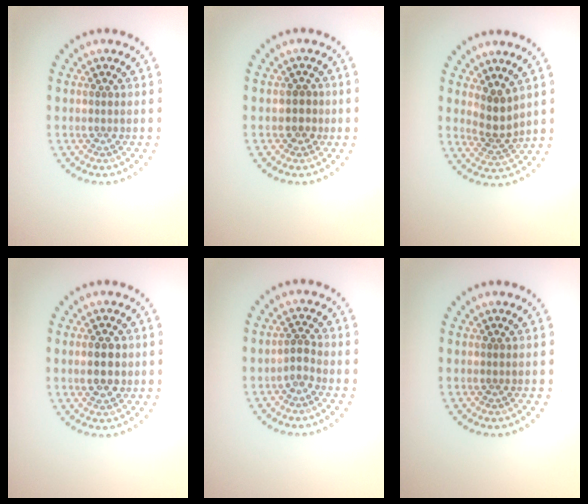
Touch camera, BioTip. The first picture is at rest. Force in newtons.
{"total": 1.6, "press": 1.3, "slide": 0.9}
{"total": 2.6, "press": 2.1, "slide": 1.6}
{"total": 3.0, "press": 3.0, "slide": 0.1}
{"total": 1.4, "press": 1.0, "slide": 1.0}
{"total": 0.0}